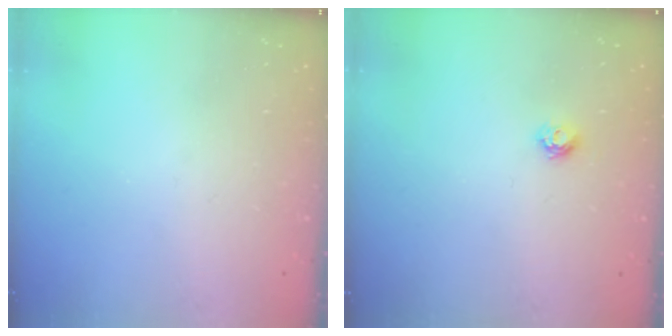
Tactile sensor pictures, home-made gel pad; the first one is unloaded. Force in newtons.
{"total": 4.6, "press": 4.5, "slide": 0.6}